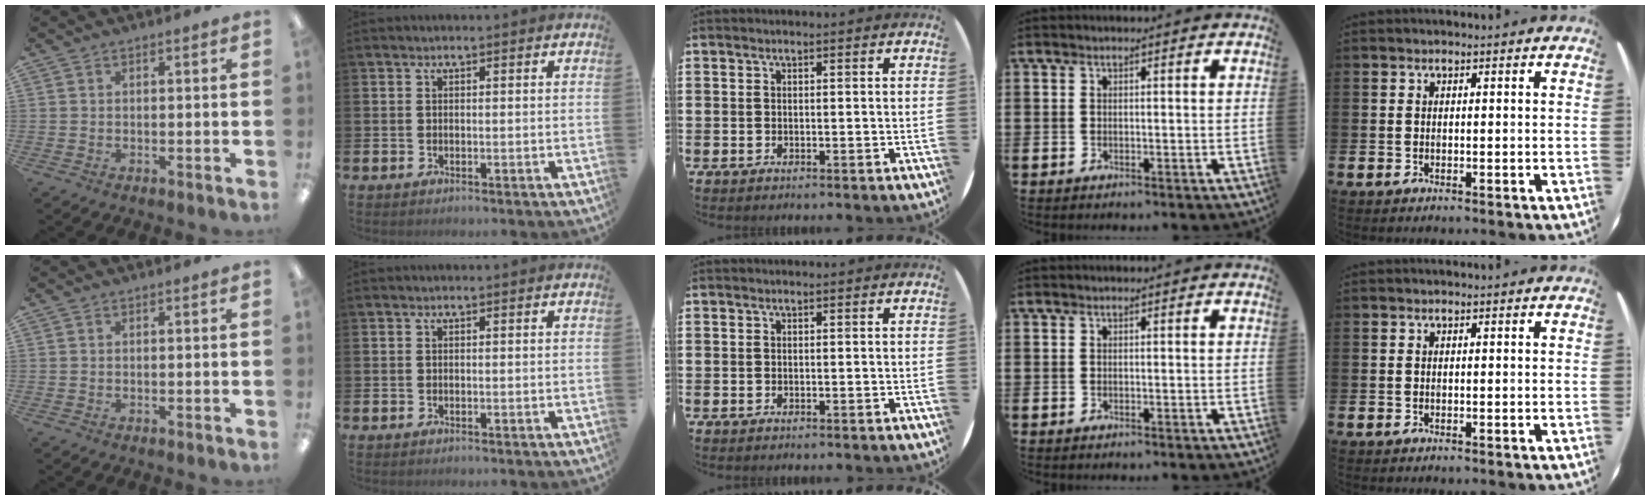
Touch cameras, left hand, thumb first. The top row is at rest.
{}